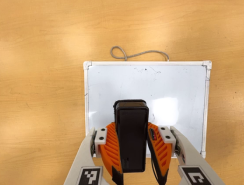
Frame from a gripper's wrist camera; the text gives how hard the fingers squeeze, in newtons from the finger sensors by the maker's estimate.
{"total": 7.3, "left": 6.0, "right": 8.6}